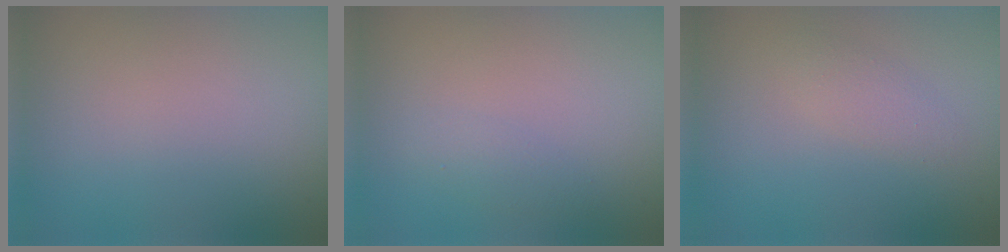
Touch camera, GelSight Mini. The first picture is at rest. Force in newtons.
{"total": 1.0, "press": 1.0, "slide": 0.0}
{"total": 1.5, "press": 1.5, "slide": 0.0}